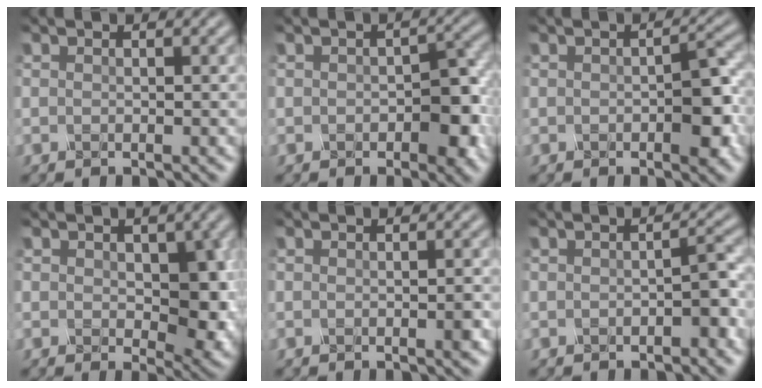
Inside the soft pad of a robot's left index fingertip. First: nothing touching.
{"total": 3.2, "force": [-1.3, 1.4, 2.5], "torque": [-0.045, 0.004, -0.010]}
{"total": 3.1, "force": [-1.2, 0.7, 2.7], "torque": [-0.056, 0.000, -0.012]}
{"total": 5.3, "force": [-0.1, 3.1, 4.3], "torque": [-0.068, -0.005, 0.007]}
{"total": 1.2, "force": [-0.7, 0.1, 1.0], "torque": [-0.012, 0.001, -0.002]}
{"total": 1.5, "force": [-1.1, -0.1, 1.0], "torque": [-0.029, 0.004, -0.010]}